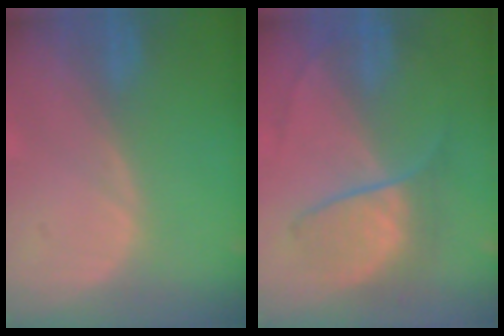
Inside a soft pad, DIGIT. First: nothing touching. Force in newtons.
{"total": 6.3, "press": 6.3, "slide": 0.7}